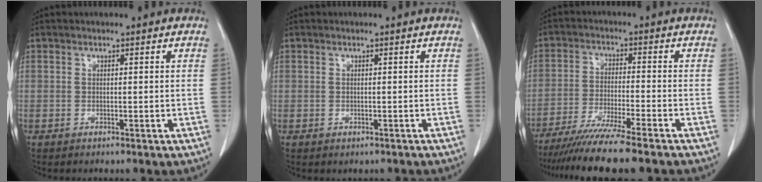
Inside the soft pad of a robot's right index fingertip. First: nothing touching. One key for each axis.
{"total": 1.2, "fx": -0.7, "fy": 0.9, "fz": 0.1, "tx": -0.004, "ty": 0.003, "tz": -0.007}
{"total": 12.6, "fx": -10.4, "fy": -0.7, "fz": 7.0, "tx": -0.100, "ty": -0.035, "tz": -0.163}